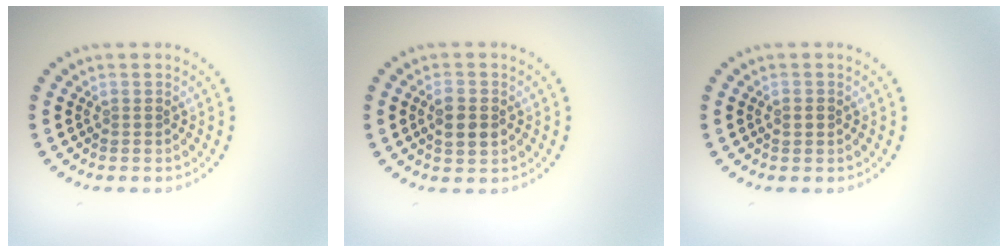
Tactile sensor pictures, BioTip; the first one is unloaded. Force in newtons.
{"total": 2.3, "press": 2.3, "slide": 0.3}
{"total": 1.1, "press": 1.1, "slide": 0.1}